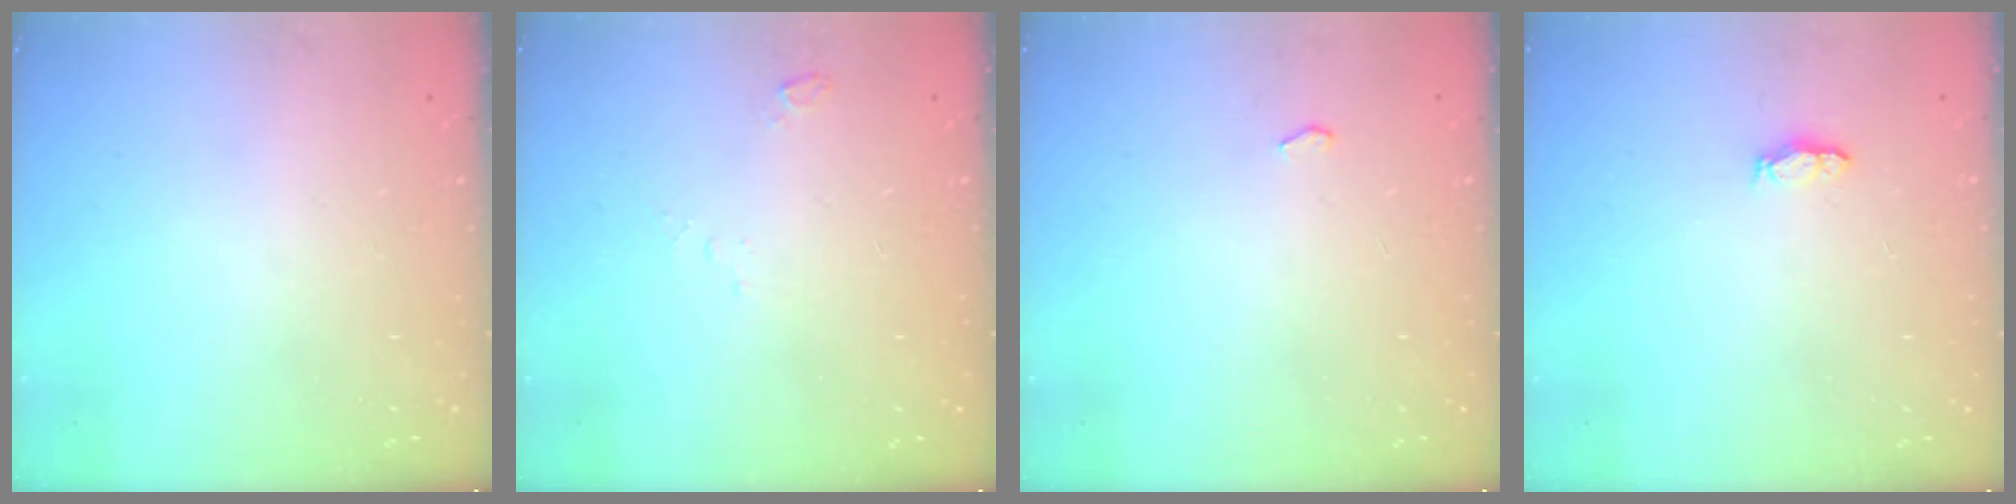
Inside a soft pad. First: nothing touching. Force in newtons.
{"total": 3.0, "press": 2.1, "slide": 2.1}
{"total": 2.6, "press": 2.0, "slide": 1.7}
{"total": 7.9, "press": 4.8, "slide": 6.2}